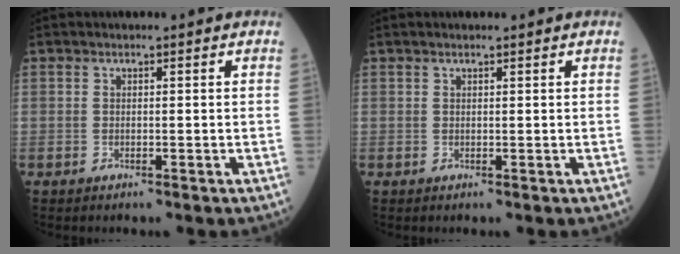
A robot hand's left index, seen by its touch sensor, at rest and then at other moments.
{"total": 0.7, "force": [0.6, 0.1, 0.4], "torque": [-0.010, 0.006, 0.011]}